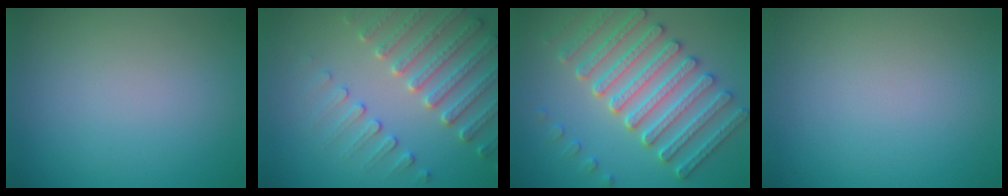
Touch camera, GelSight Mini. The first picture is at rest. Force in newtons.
{"total": 4.5, "press": 4.4, "slide": 0.8}
{"total": 6.7, "press": 6.1, "slide": 2.7}
{"total": 0.0}